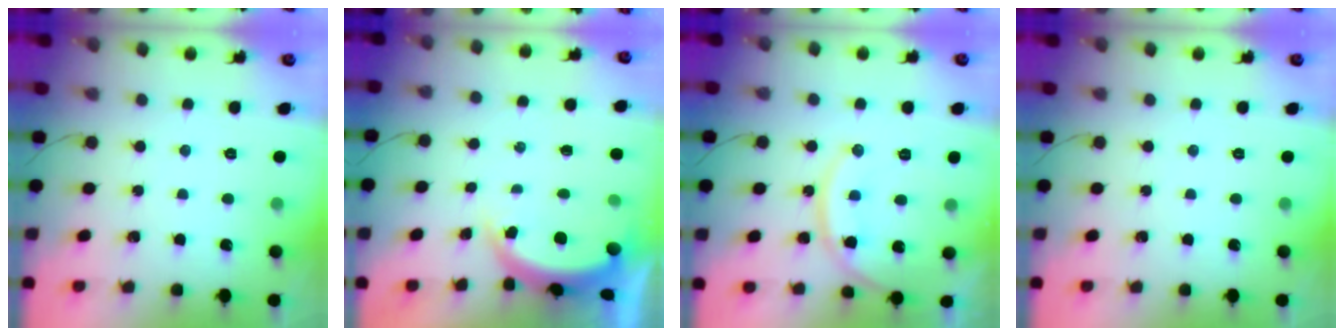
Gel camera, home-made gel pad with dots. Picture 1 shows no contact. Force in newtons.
{"total": 4.8, "press": 4.8, "slide": 0.8}
{"total": 14.6, "press": 14.6, "slide": 1.0}
{"total": 0.0}